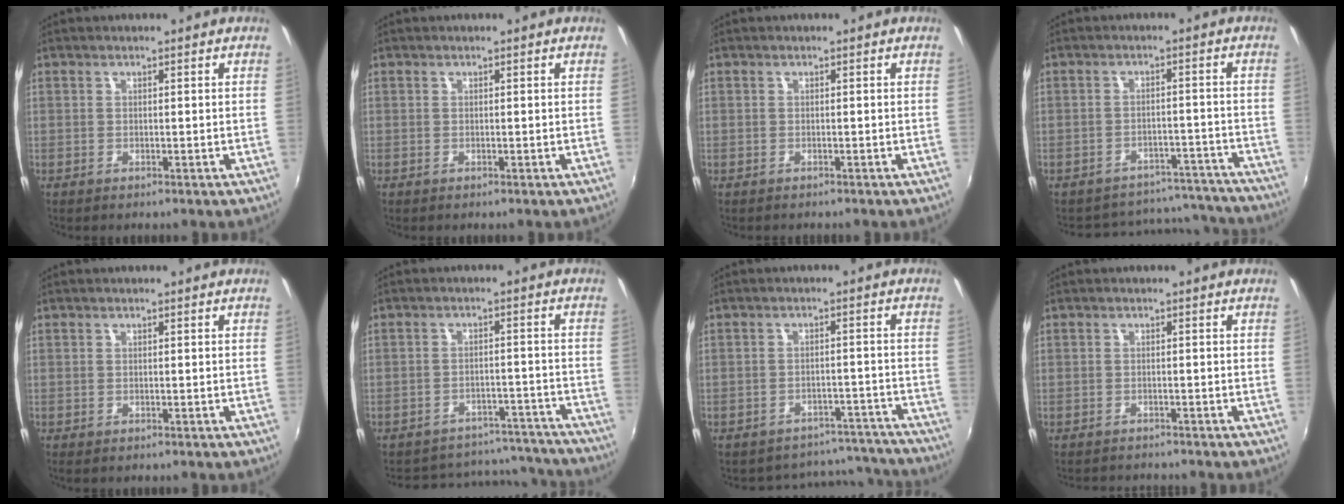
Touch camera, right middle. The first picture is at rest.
{"total": 0.0}
{"total": 0.7, "force": [-0.6, 0.4, -0.1], "torque": [-0.002, 0.001, -0.009]}
{"total": 15.0, "force": [-13.7, 5.6, 2.4], "torque": [-0.048, 0.048, -0.156]}
{"total": 0.0}
{"total": 16.1, "force": [-14.5, 6.0, 3.3], "torque": [-0.069, 0.046, -0.167]}
{"total": 12.8, "force": [-11.8, 4.9, 1.2], "torque": [-0.022, 0.048, -0.132]}
{"total": 2.4, "force": [-2.2, 1.0, 0.0], "torque": [-0.007, 0.003, -0.037]}